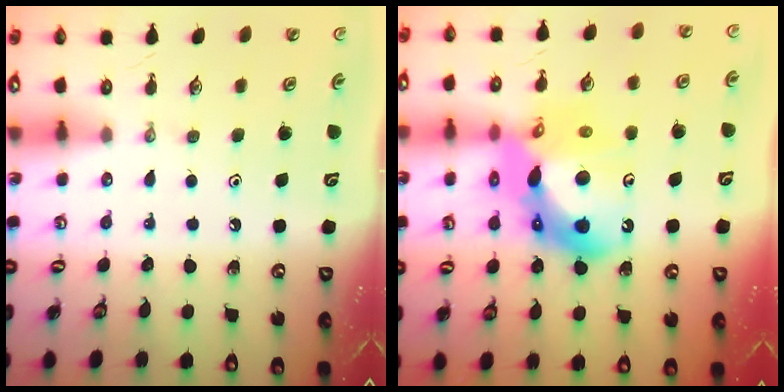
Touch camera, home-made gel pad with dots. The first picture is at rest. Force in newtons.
{"total": 18.2, "press": 18.1, "slide": 2.0}